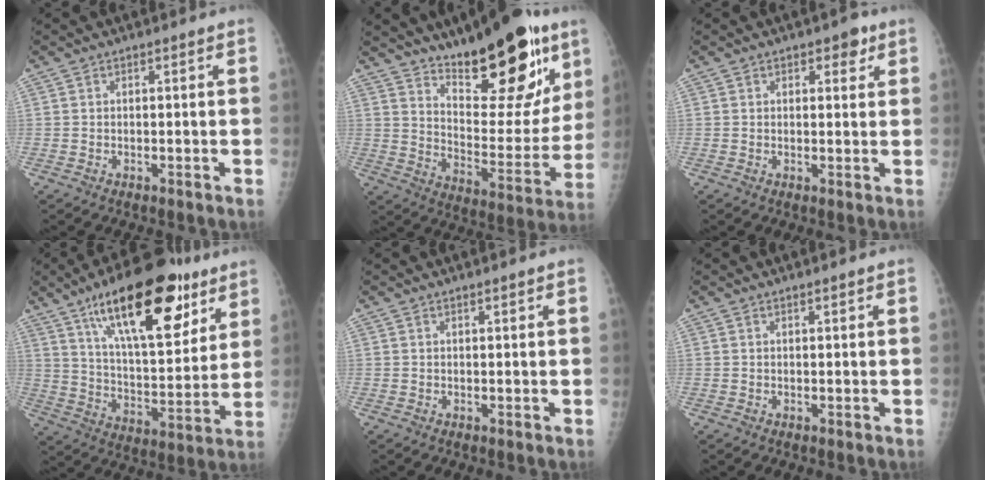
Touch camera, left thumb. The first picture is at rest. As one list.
[{"total": 22.8, "force": [14.7, 8.1, 15.5], "torque": [-0.174, -0.089, 0.228]}, {"total": 3.2, "force": [1.7, 2.0, 1.9], "torque": [-0.002, -0.005, 0.019]}, {"total": 25.1, "force": [14.1, 9.6, 18.4], "torque": [-0.255, -0.045, 0.232]}, {"total": 0.8, "force": [0.6, 0.1, 0.5], "torque": [-0.006, -0.003, 0.010]}, {"total": 0.7, "force": [0.5, 0.1, 0.4], "torque": [-0.006, -0.002, 0.009]}]